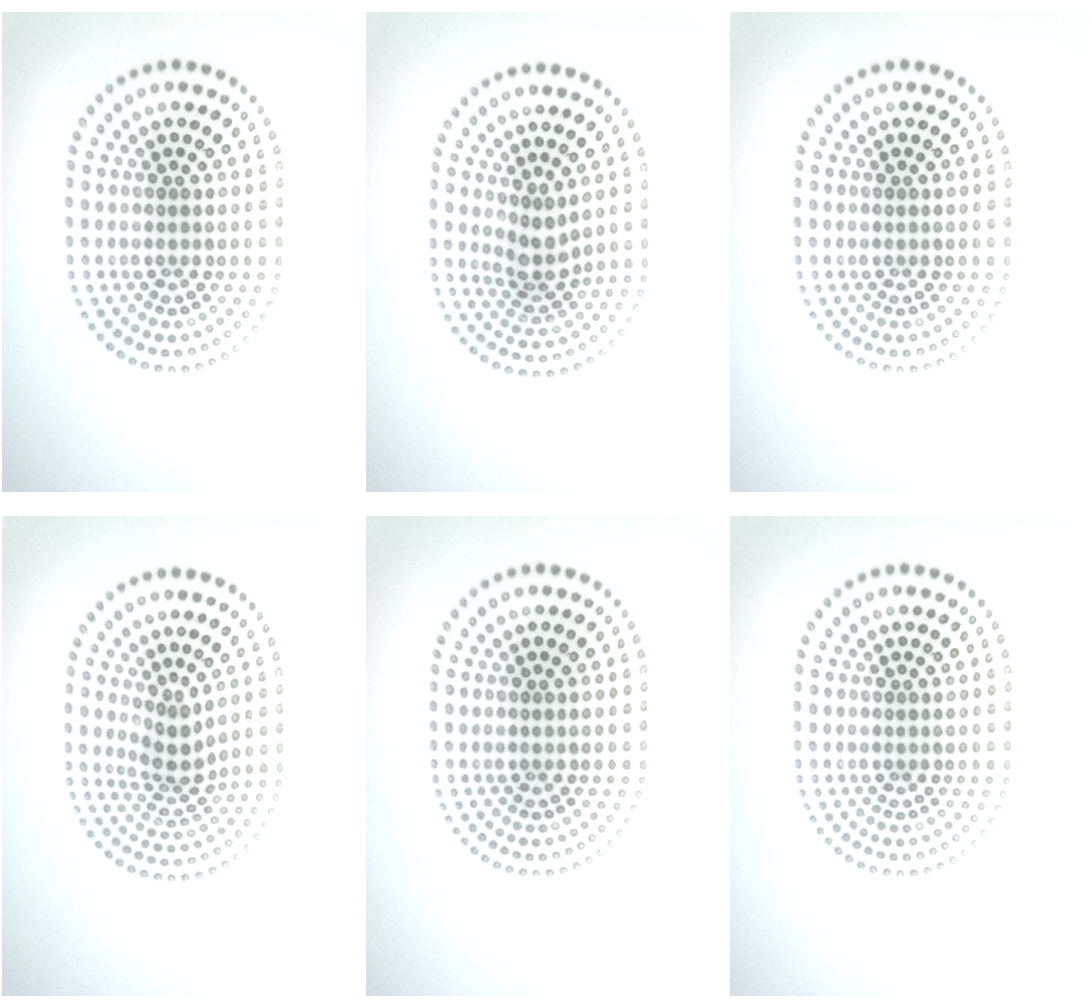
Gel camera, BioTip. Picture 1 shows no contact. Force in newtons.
{"total": 2.5, "press": 1.9, "slide": 1.6}
{"total": 0.0}
{"total": 2.6, "press": 1.9, "slide": 1.8}
{"total": 0.0}
{"total": 0.0}